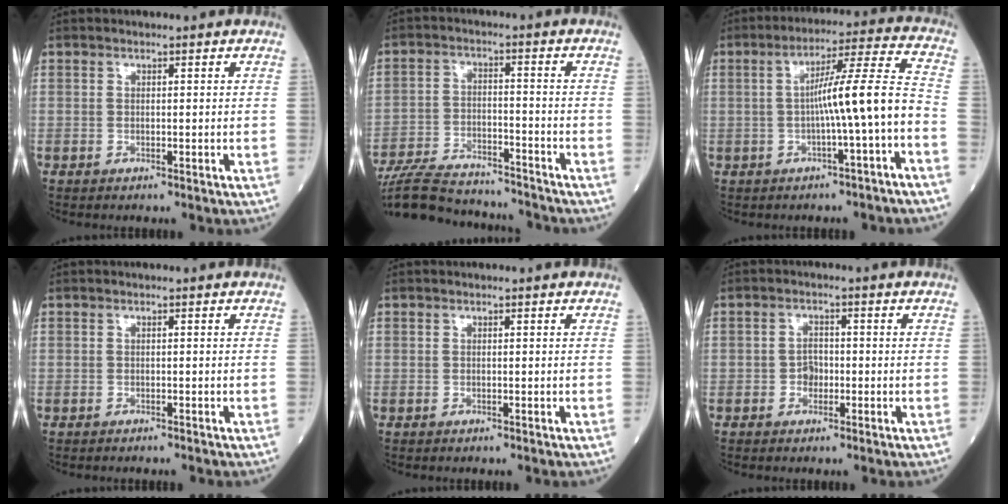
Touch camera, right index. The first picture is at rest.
{"total": 17.4, "force": [-16.2, 3.1, 5.7], "torque": [-0.125, -0.004, -0.252]}
{"total": 9.8, "force": [-2.1, -0.8, 9.5], "torque": [-0.151, 0.025, -0.033]}
{"total": 0.9, "force": [-0.8, 0.1, 0.3], "torque": [-0.005, -0.001, -0.012]}
{"total": 0.0}
{"total": 2.3, "force": [-0.6, 1.7, 1.4], "torque": [-0.018, 0.007, -0.012]}